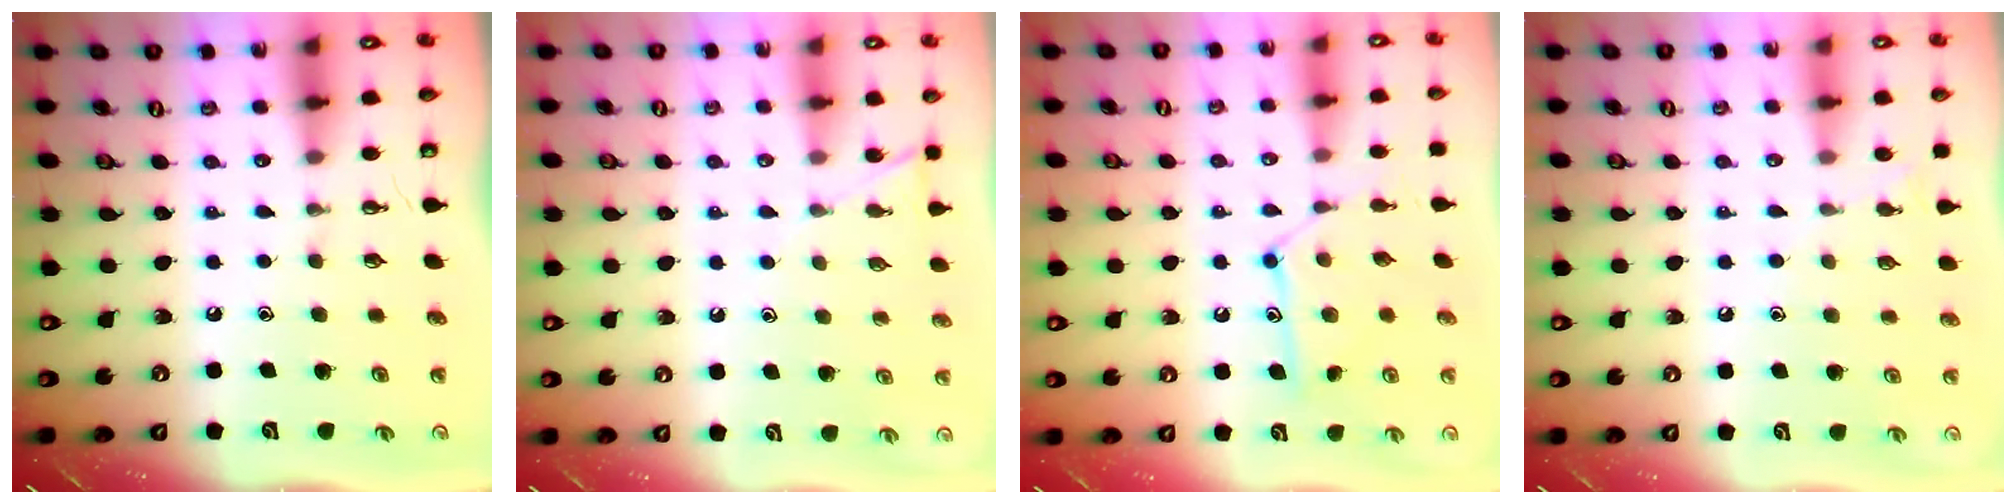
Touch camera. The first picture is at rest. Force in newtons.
{"total": 5.9, "press": 5.9, "slide": 0.6}
{"total": 11.8, "press": 11.8, "slide": 0.2}
{"total": 6.9, "press": 6.8, "slide": 0.7}